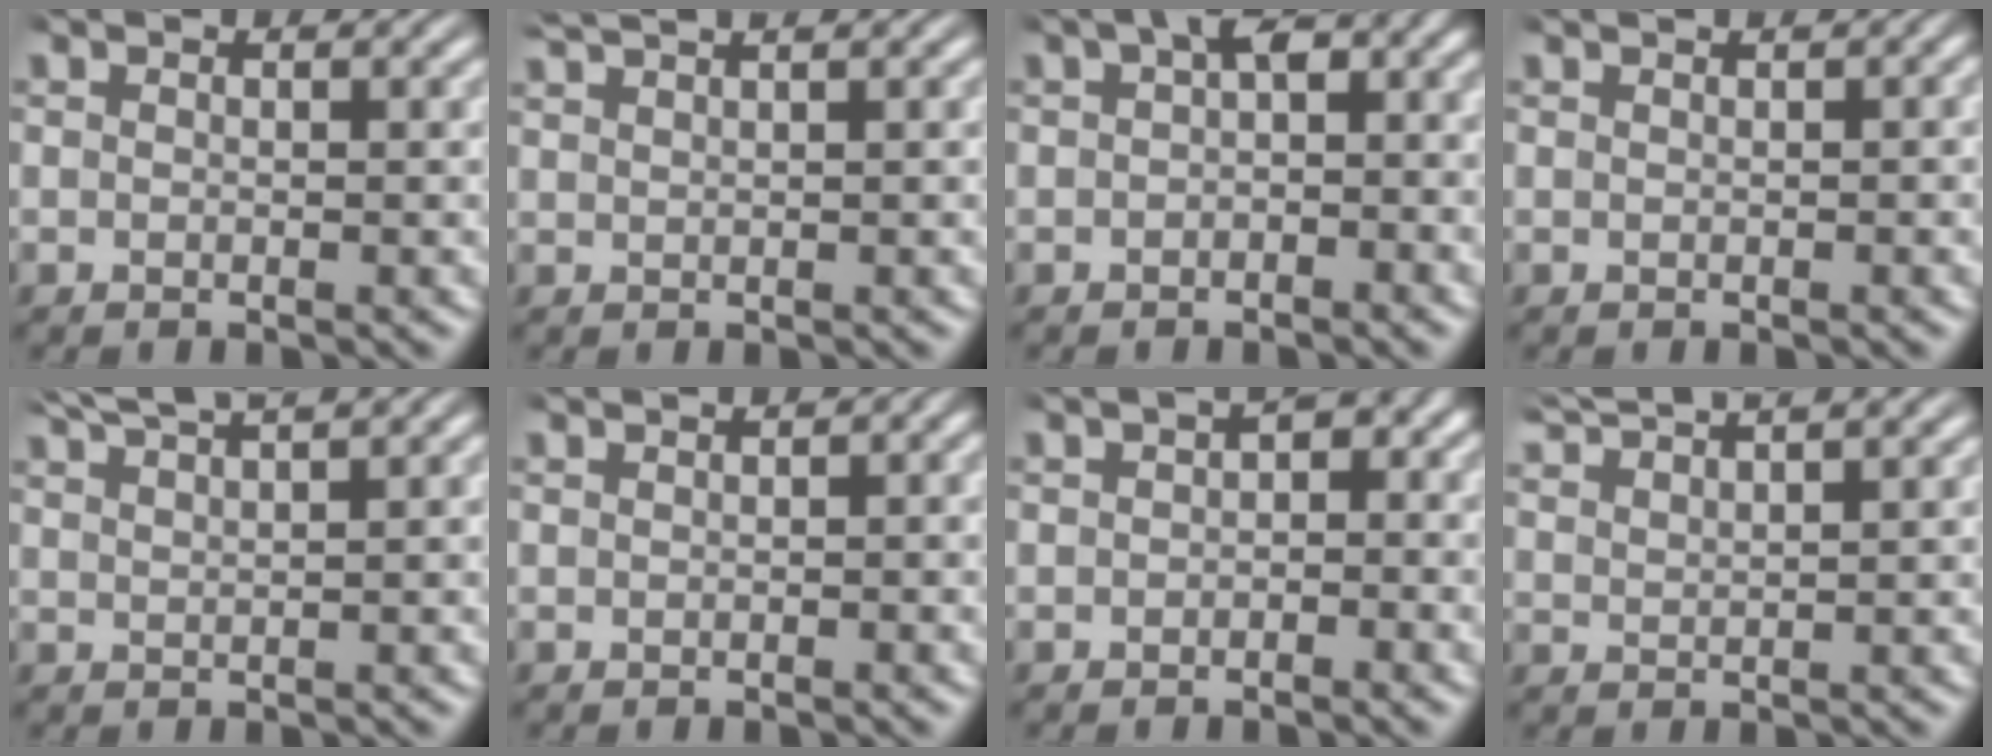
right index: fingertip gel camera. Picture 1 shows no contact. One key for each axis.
{"total": 2.4, "fx": 2.2, "fy": -0.4, "fz": 0.9, "tx": -0.008, "ty": 0.007, "tz": 0.042}
{"total": 3.1, "fx": 0.3, "fy": 1.6, "fz": 2.7, "tx": -0.030, "ty": 0.002, "tz": 0.006}
{"total": 0.7, "fx": 0.4, "fy": 0.0, "fz": 0.5, "tx": 0.002, "ty": 0.001, "tz": 0.006}
{"total": 4.5, "fx": 3.9, "fy": 0.3, "fz": 2.2, "tx": -0.034, "ty": 0.006, "tz": 0.068}
{"total": 0.8, "fx": -0.2, "fy": 0.3, "fz": 0.7, "tx": -0.008, "ty": 0.003, "tz": -0.004}
{"total": 1.6, "fx": -0.3, "fy": 1.1, "fz": 1.1, "tx": -0.003, "ty": 0.004, "tz": -0.008}
{"total": 4.1, "fx": 3.9, "fy": 0.0, "fz": 1.3, "tx": -0.026, "ty": 0.006, "tz": 0.073}